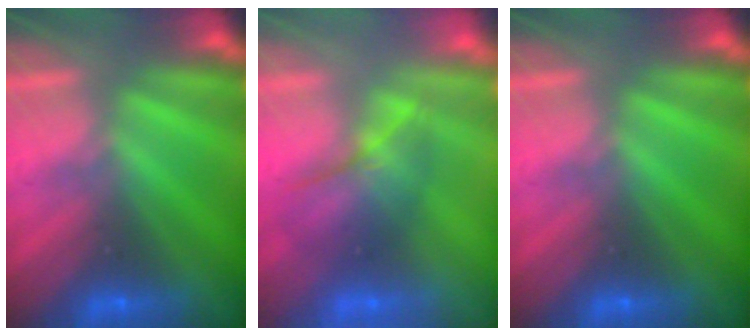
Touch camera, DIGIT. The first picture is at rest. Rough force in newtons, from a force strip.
{"total": 2.3}
{"total": 0.0}